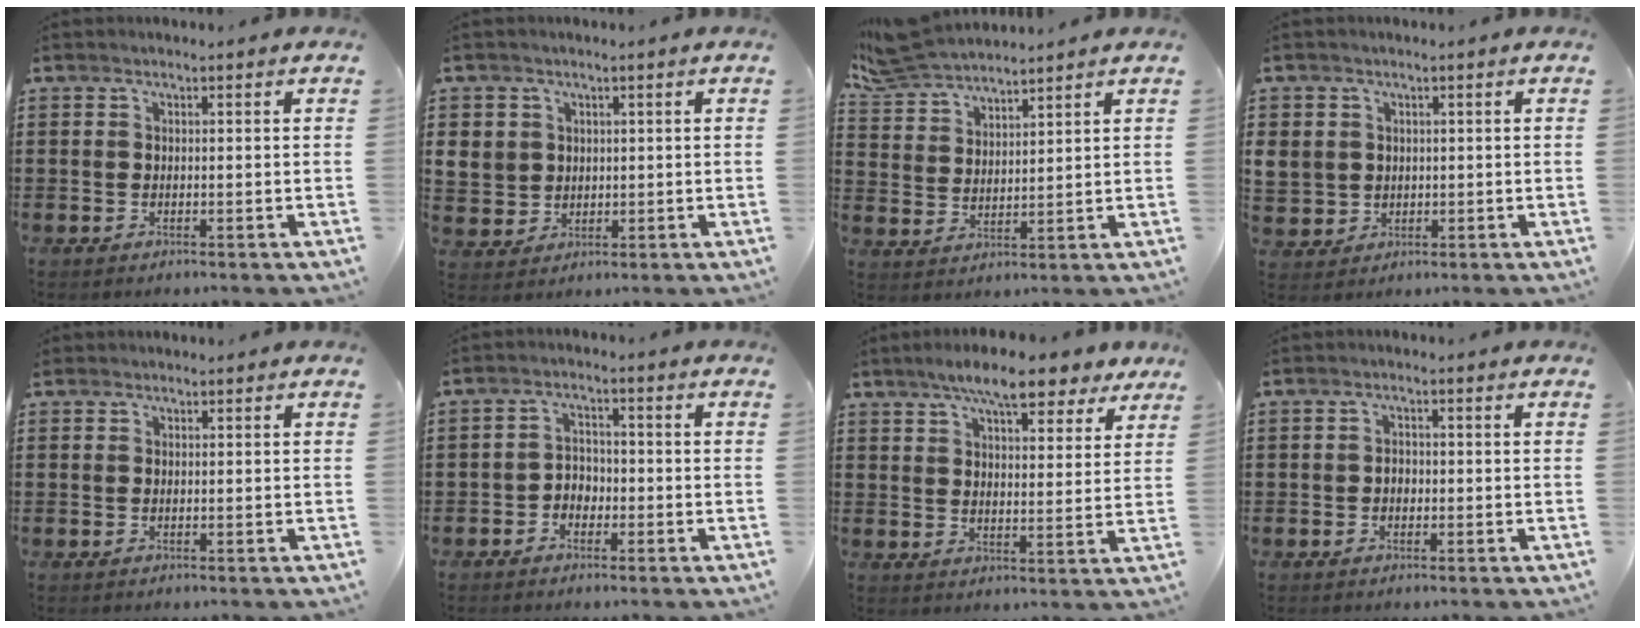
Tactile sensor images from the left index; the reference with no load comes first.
{"total": 4.2, "force": [1.3, 4.0, 0.6], "torque": [-0.033, 0.013, 0.022]}
{"total": 6.4, "force": [6.1, 1.3, 1.5], "torque": [-0.056, -0.019, 0.112]}
{"total": 3.5, "force": [0.8, 3.4, 0.3], "torque": [-0.025, 0.011, 0.012]}
{"total": 0.5, "force": [0.3, 0.4, 0.1], "torque": [-0.004, 0.002, 0.007]}
{"total": 2.5, "force": [-1.6, 1.8, 0.7], "torque": [-0.019, 0.008, -0.037]}
{"total": 8.8, "force": [7.2, 2.0, 4.6], "torque": [-0.085, -0.020, 0.127]}
{"total": 1.3, "force": [-0.2, 1.0, 0.8], "torque": [-0.017, 0.004, -0.006]}